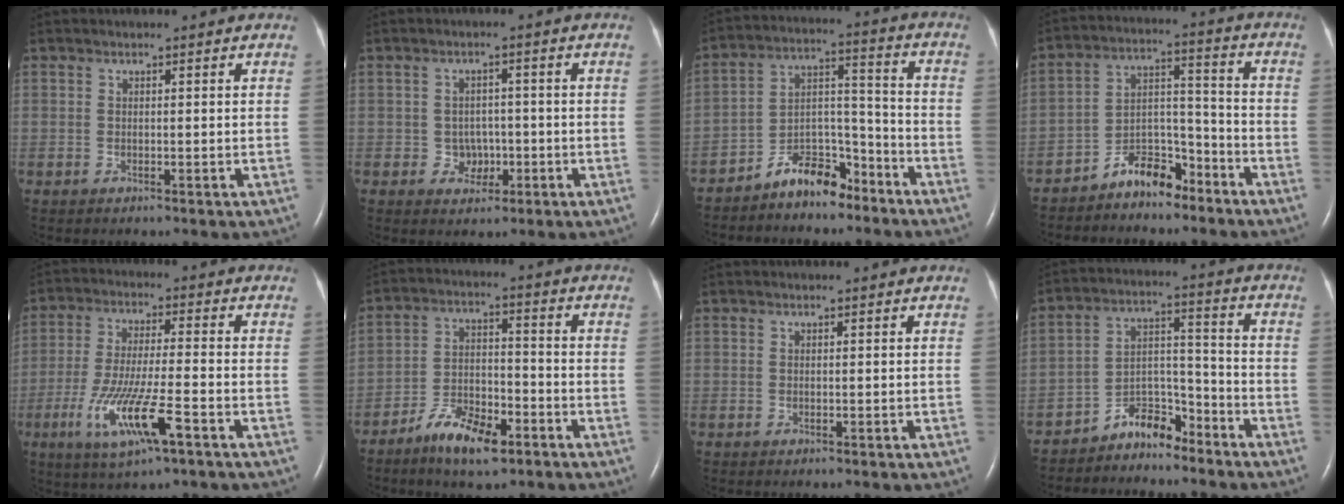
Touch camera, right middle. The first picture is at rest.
{"total": 3.2, "force": [-0.9, 2.8, 1.2], "torque": [-0.013, 0.008, -0.007]}
{"total": 8.6, "force": [-7.0, 3.4, 3.6], "torque": [-0.061, 0.033, -0.122]}
{"total": 7.5, "force": [-6.1, 3.0, 3.0], "torque": [-0.050, 0.026, -0.109]}
{"total": 11.2, "force": [-5.0, 1.0, 10.0], "torque": [-0.195, -0.021, -0.088]}
{"total": 8.9, "force": [-5.8, 3.1, 6.0], "torque": [-0.116, -0.002, -0.102]}
{"total": 0.0}
{"total": 6.4, "force": [-5.8, 2.3, 1.6], "torque": [-0.021, 0.028, -0.103]}